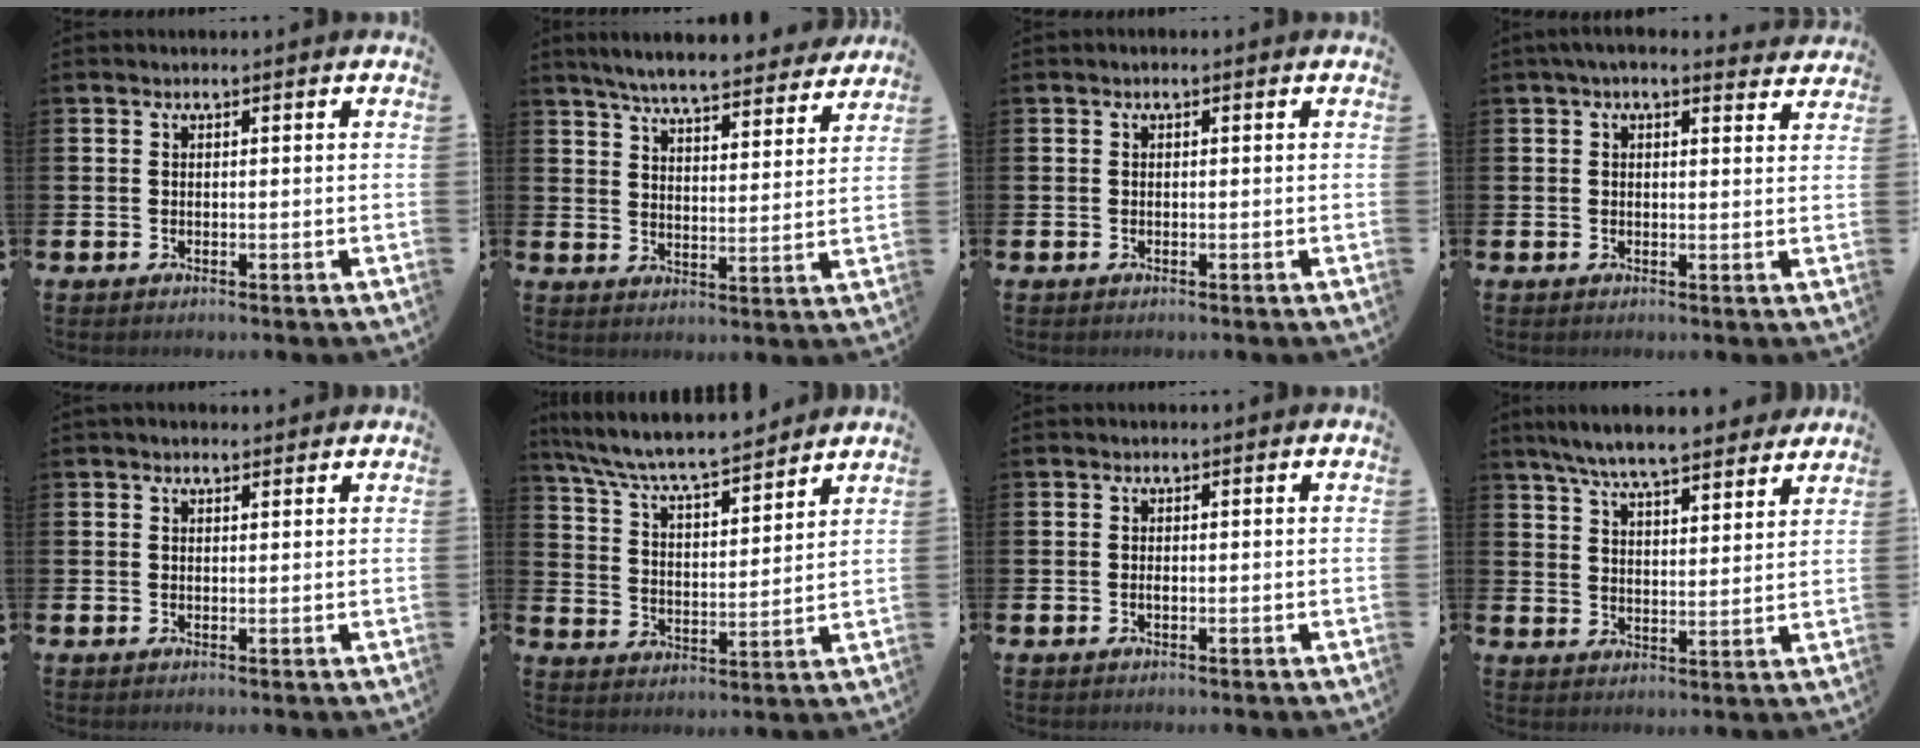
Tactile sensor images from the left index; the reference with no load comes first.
{"total": 6.7, "force": [6.4, 0.6, 1.9], "torque": [-0.056, -0.041, 0.111]}
{"total": 0.0}
{"total": 2.9, "force": [2.5, 0.8, 1.1], "torque": [-0.017, -0.009, 0.043]}
{"total": 1.1, "force": [1.0, 0.4, 0.4], "torque": [0.003, 0.001, 0.015]}
{"total": 8.0, "force": [7.6, 0.8, 2.4], "torque": [-0.081, -0.054, 0.133]}
{"total": 0.5, "force": [-0.1, 0.2, 0.4], "torque": [-0.013, 0.000, -0.001]}
{"total": 7.7, "force": [7.3, 0.9, 2.5], "torque": [-0.069, -0.038, 0.130]}